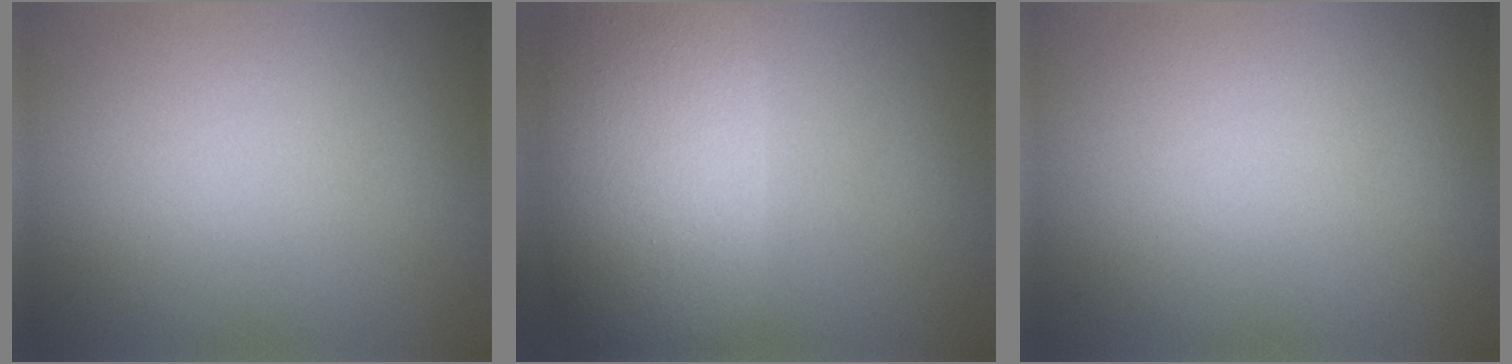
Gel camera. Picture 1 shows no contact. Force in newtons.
{"total": 9.4, "press": 9.3, "slide": 0.8}
{"total": 0.0}